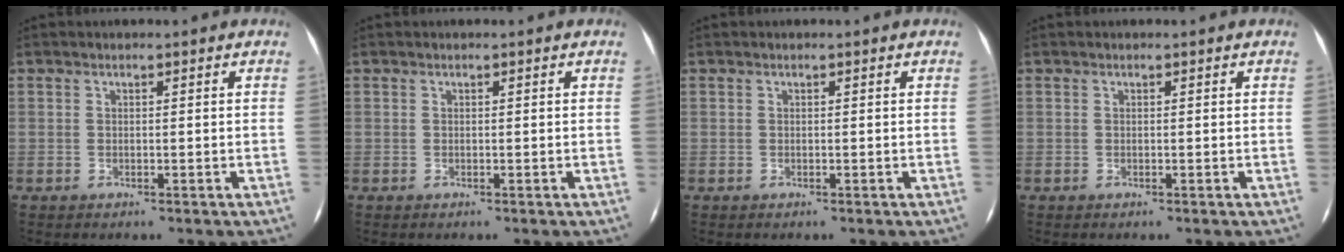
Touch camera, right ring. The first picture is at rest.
{"total": 0.0}
{"total": 0.0}
{"total": 0.0}